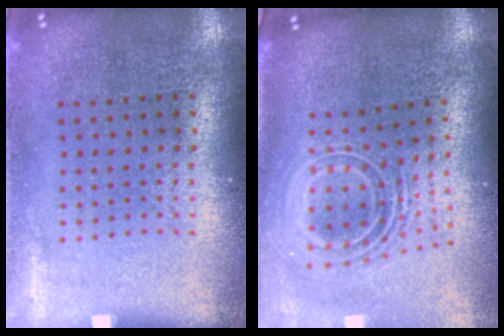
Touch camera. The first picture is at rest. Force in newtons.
{"total": 2.5, "press": 1.7, "slide": 1.8}